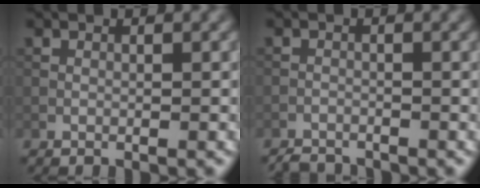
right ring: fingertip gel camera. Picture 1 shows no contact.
{"total": 2.0, "force": [-1.9, 0.5, 0.1], "torque": [0.001, -0.003, -0.039]}